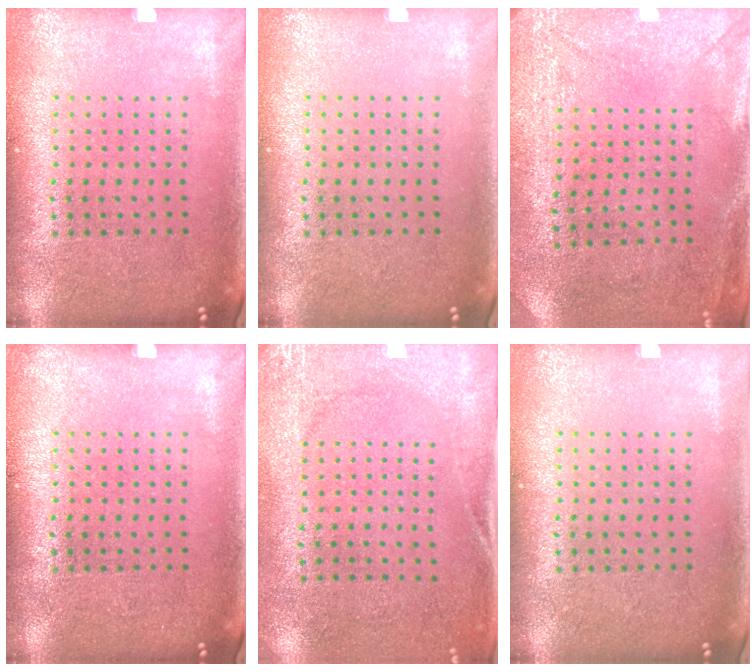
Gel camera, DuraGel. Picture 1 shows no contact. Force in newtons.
{"total": 0.0}
{"total": 2.9, "press": 2.3, "slide": 1.8}
{"total": 0.0}
{"total": 2.7, "press": 2.1, "slide": 1.7}
{"total": 0.0}